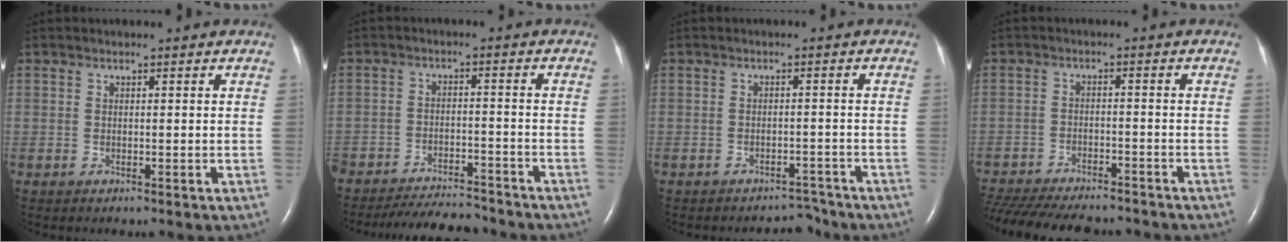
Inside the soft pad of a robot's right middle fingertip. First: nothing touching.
{"total": 11.1, "force": [-10.5, 2.0, 3.1], "torque": [-0.044, -0.008, -0.152]}
{"total": 3.1, "force": [-3.0, 0.8, -0.3], "torque": [0.006, 0.001, -0.040]}
{"total": 19.4, "force": [-16.9, 4.8, 8.1], "torque": [-0.210, -0.033, -0.243]}